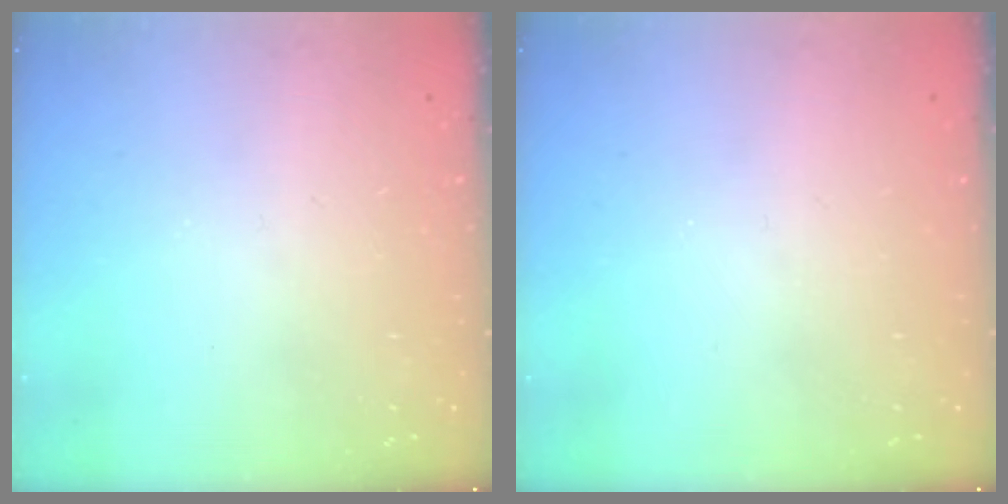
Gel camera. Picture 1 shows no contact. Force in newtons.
{"total": 0.0}